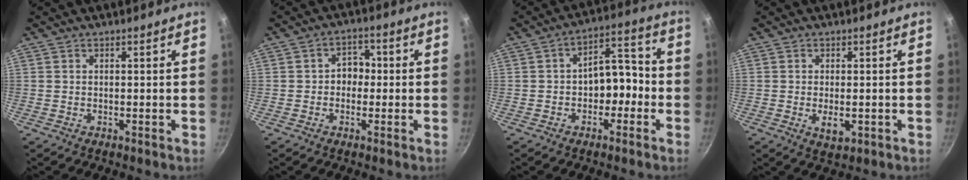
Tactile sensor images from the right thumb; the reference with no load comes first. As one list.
[{"total": 4.4, "force": [-0.3, 3.5, 2.7], "torque": [-0.013, 0.016, -0.015]}, {"total": 9.2, "force": [-1.7, 5.9, 6.9], "torque": [-0.063, 0.042, -0.039]}, {"total": 3.3, "force": [-0.7, 1.7, 2.8], "torque": [-0.044, -0.005, -0.007]}]